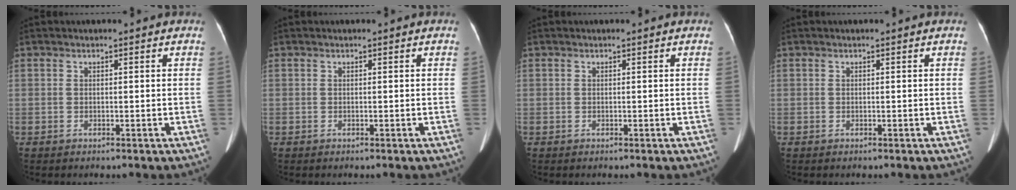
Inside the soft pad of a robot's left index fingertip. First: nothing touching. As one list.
[{"total": 0.0}, {"total": 0.0}, {"total": 0.0}]